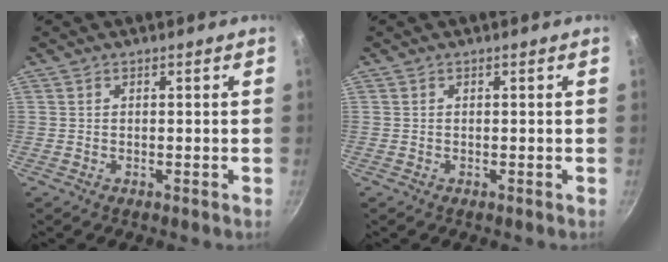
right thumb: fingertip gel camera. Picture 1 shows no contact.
{"total": 0.0}